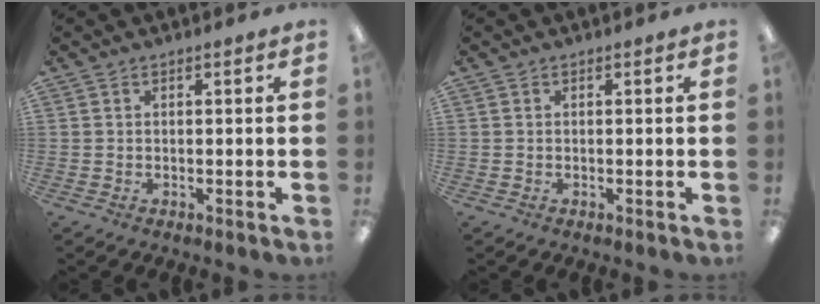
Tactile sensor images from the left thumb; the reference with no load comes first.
{"total": 0.0}